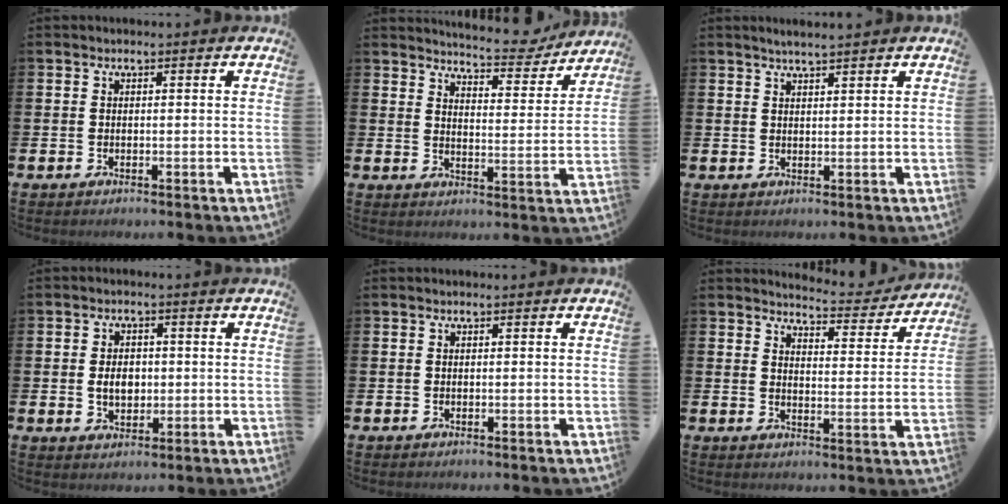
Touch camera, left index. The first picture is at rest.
{"total": 6.3, "force": [6.2, 0.7, 1.1], "torque": [-0.023, -0.049, 0.104]}
{"total": 2.4, "force": [2.3, 0.0, 0.8], "torque": [-0.018, -0.002, 0.040]}
{"total": 3.7, "force": [0.1, 2.6, 2.5], "torque": [-0.027, 0.000, -0.006]}
{"total": 0.0}
{"total": 4.9, "force": [4.8, 0.6, 0.5], "torque": [-0.017, -0.038, 0.081]}